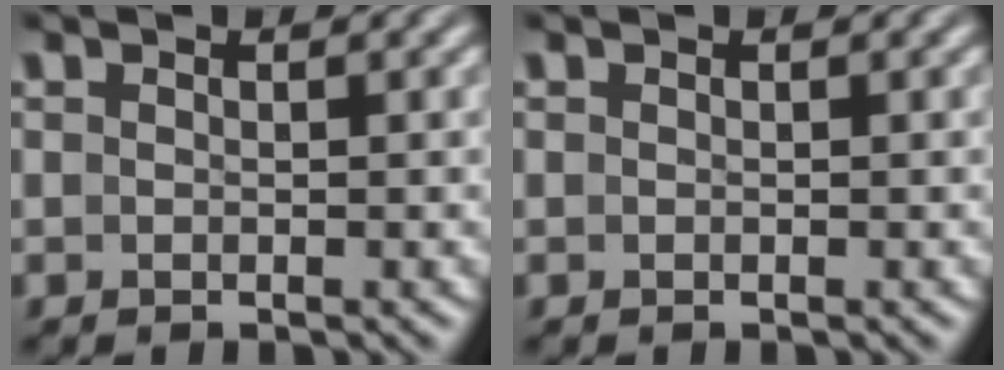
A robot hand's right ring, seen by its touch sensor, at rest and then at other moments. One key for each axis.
{"total": 0.0}